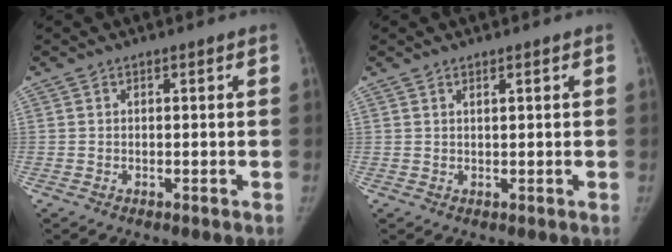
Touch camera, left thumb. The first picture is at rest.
{"total": 0.7, "force": [0.5, 0.0, 0.5], "torque": [-0.007, -0.003, 0.011]}